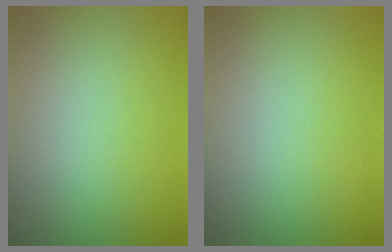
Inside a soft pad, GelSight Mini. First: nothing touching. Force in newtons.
{"total": 0.0}